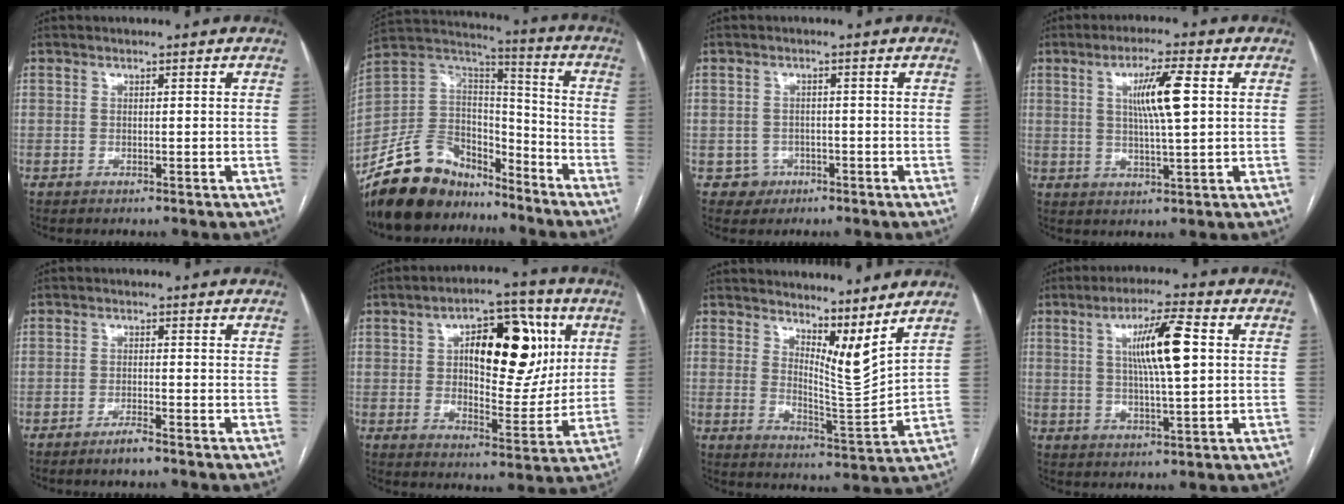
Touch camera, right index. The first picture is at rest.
{"total": 15.9, "force": [-12.9, 8.0, 4.8], "torque": [-0.096, 0.060, -0.234]}
{"total": 2.9, "force": [-1.2, 2.7, -0.3], "torque": [0.016, 0.015, -0.016]}
{"total": 7.8, "force": [1.8, 0.4, 7.5], "torque": [-0.136, 0.002, 0.031]}
{"total": 2.3, "force": [-1.9, -0.1, 1.3], "torque": [-0.028, -0.003, -0.037]}
{"total": 16.2, "force": [4.5, 7.1, 13.9], "torque": [-0.194, 0.030, 0.073]}
{"total": 7.3, "force": [5.6, 0.4, 4.6], "torque": [-0.081, -0.029, 0.099]}
{"total": 10.0, "force": [2.0, 0.9, 9.7], "torque": [-0.172, 0.008, 0.034]}